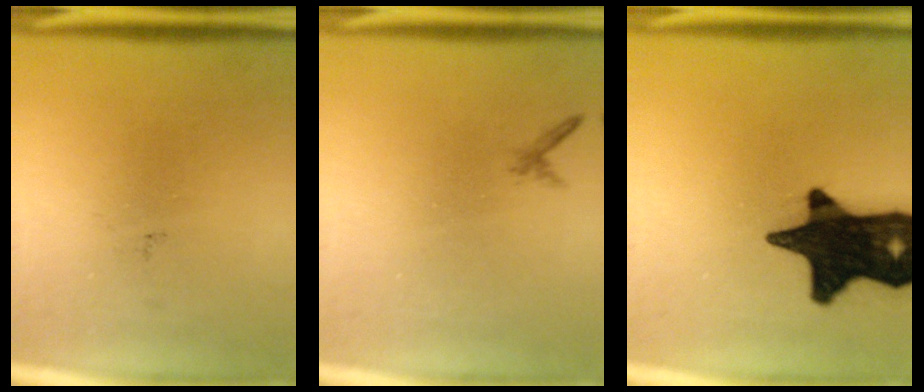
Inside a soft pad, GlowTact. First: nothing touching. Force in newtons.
{"total": 0.6}
{"total": 19.9}